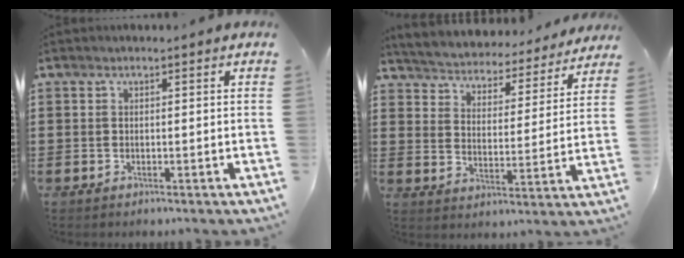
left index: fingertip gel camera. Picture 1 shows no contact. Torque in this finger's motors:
{"motor_torque": [2.14, 0.00, 1.05, 0.12]}